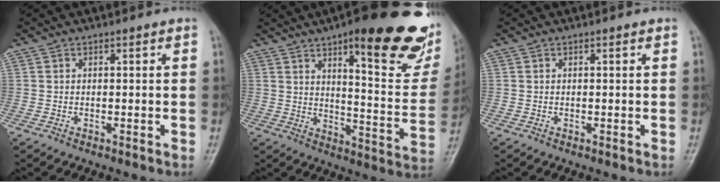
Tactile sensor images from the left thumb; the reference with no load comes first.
{"total": 26.4, "force": [15.3, 7.6, 20.2], "torque": [-0.226, -0.065, 0.206]}
{"total": 0.0}